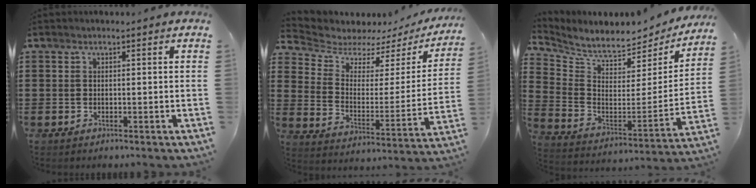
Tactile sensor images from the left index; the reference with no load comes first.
{"total": 4.9, "force": [4.3, 1.9, 1.3], "torque": [-0.056, -0.032, 0.070]}
{"total": 5.3, "force": [5.1, 1.0, 1.2], "torque": [-0.055, -0.054, 0.084]}